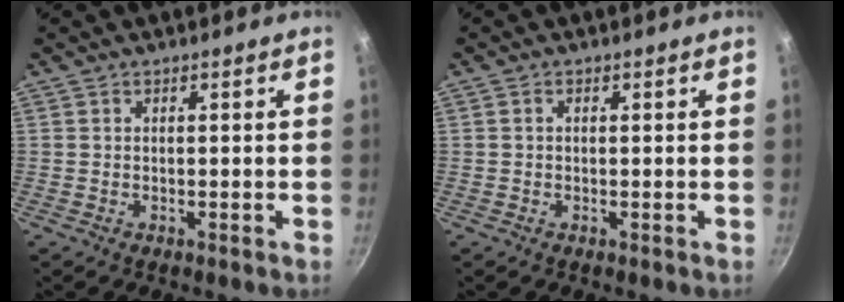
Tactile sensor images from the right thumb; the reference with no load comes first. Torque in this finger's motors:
{"motor_torque": [0.02, -0.09, -0.21, 0.08, 0.06]}